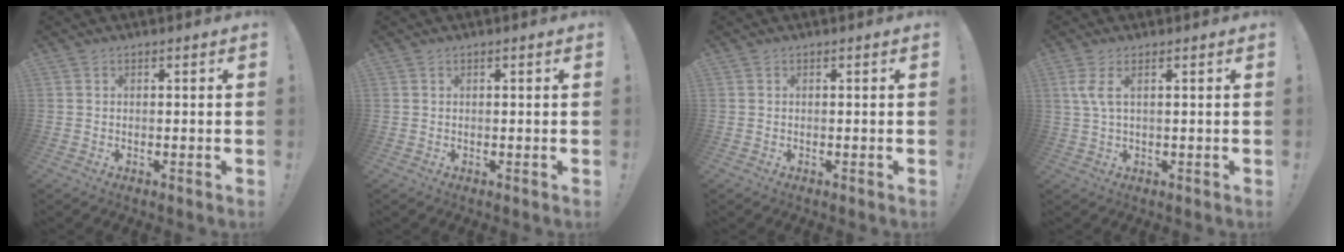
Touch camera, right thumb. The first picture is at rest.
{"total": 0.0}
{"total": 0.0}
{"total": 4.1, "force": [1.4, 0.9, 3.7], "torque": [-0.077, -0.002, 0.027]}